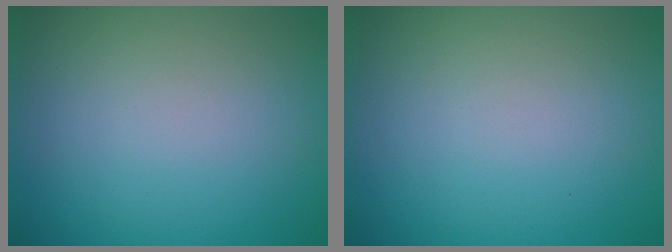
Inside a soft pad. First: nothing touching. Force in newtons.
{"total": 0.0}